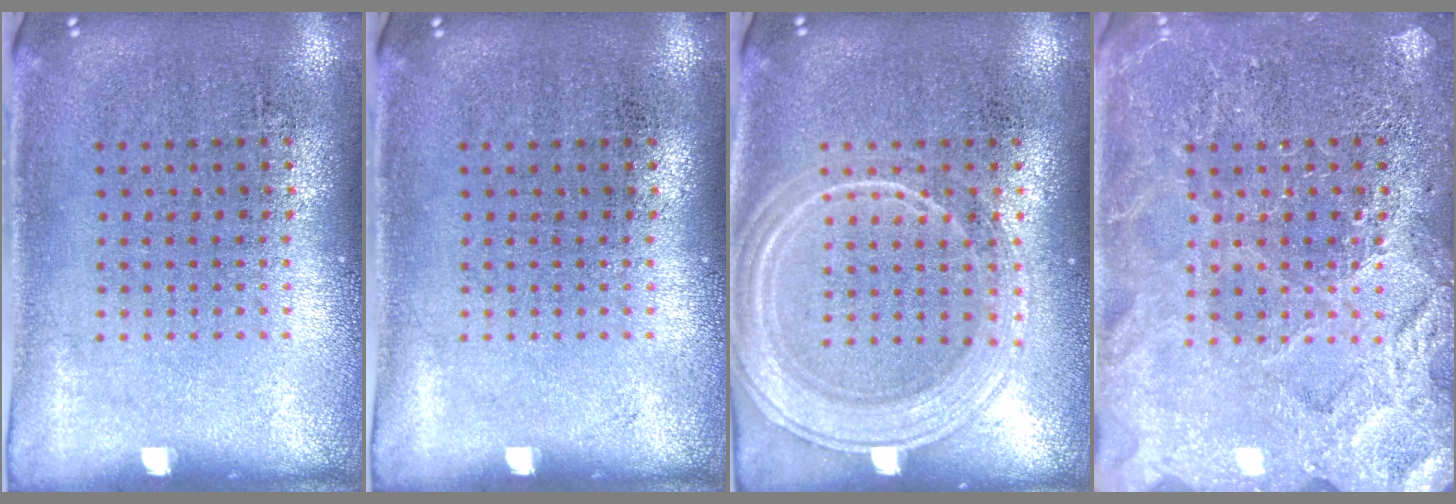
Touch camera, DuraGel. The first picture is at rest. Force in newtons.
{"total": 0.0}
{"total": 3.1, "press": 3.1, "slide": 0.5}
{"total": 3.4, "press": 3.4, "slide": 0.4}